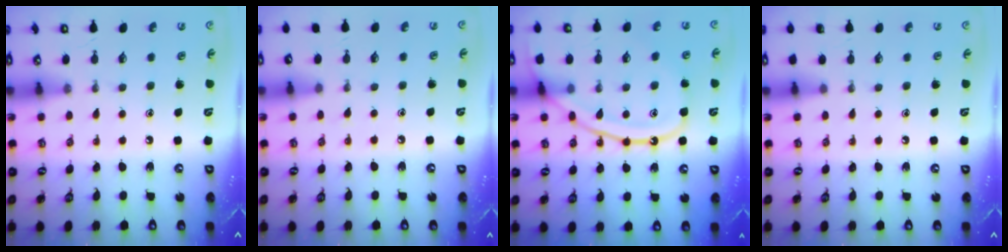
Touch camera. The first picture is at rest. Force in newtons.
{"total": 3.6, "press": 3.5, "slide": 0.6}
{"total": 14.2, "press": 14.2, "slide": 1.2}
{"total": 0.0}